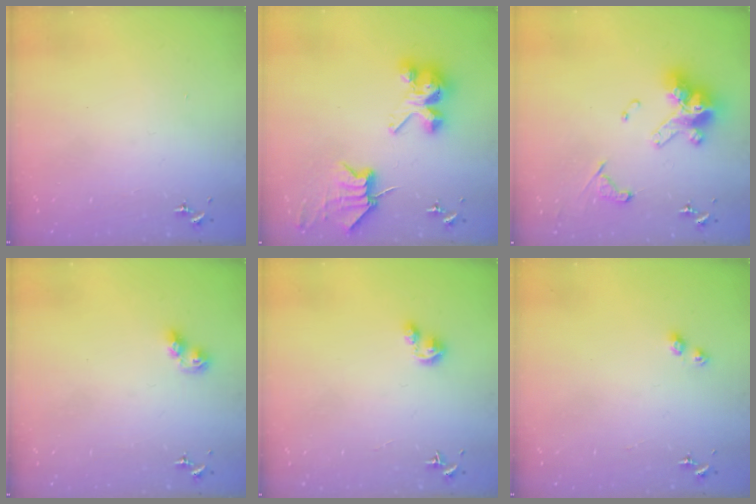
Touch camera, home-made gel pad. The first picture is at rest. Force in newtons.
{"total": 8.3, "press": 8.3, "slide": 0.3}
{"total": 18.7, "press": 18.6, "slide": 1.8}
{"total": 6.3, "press": 6.3, "slide": 0.5}
{"total": 3.6, "press": 3.5, "slide": 0.4}
{"total": 4.1, "press": 4.1, "slide": 0.5}